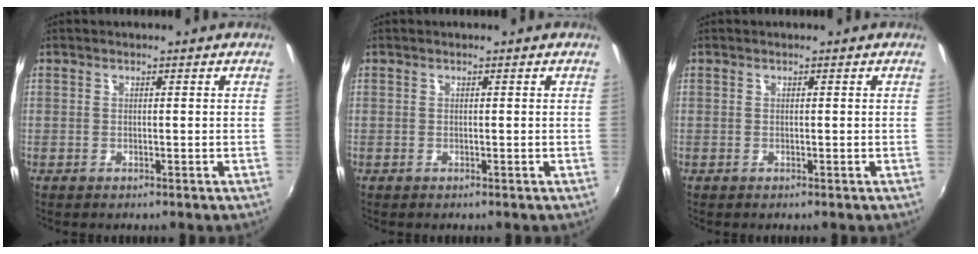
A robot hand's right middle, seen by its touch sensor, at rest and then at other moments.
{"total": 0.0}
{"total": 0.0}